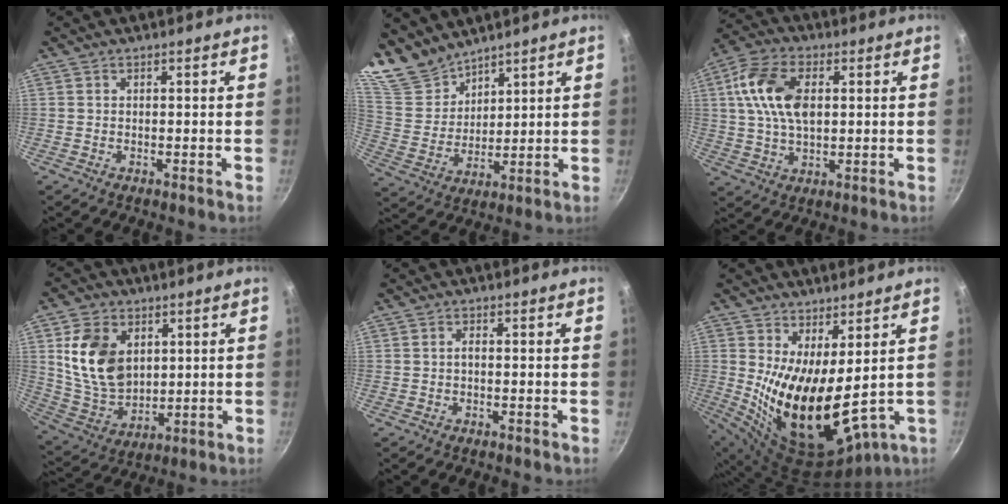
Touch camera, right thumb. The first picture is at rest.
{"total": 9.4, "force": [8.0, 4.5, 2.1], "torque": [-0.019, -0.038, 0.171]}
{"total": 12.7, "force": [2.5, 7.5, 10.0], "torque": [-0.177, 0.009, 0.037]}
{"total": 14.5, "force": [3.8, 10.3, 9.4], "torque": [-0.150, -0.023, 0.085]}
{"total": 1.0, "force": [-0.2, 0.4, 0.9], "torque": [-0.020, 0.006, -0.005]}
{"total": 16.2, "force": [2.4, 7.5, 14.2], "torque": [-0.235, -0.055, 0.065]}